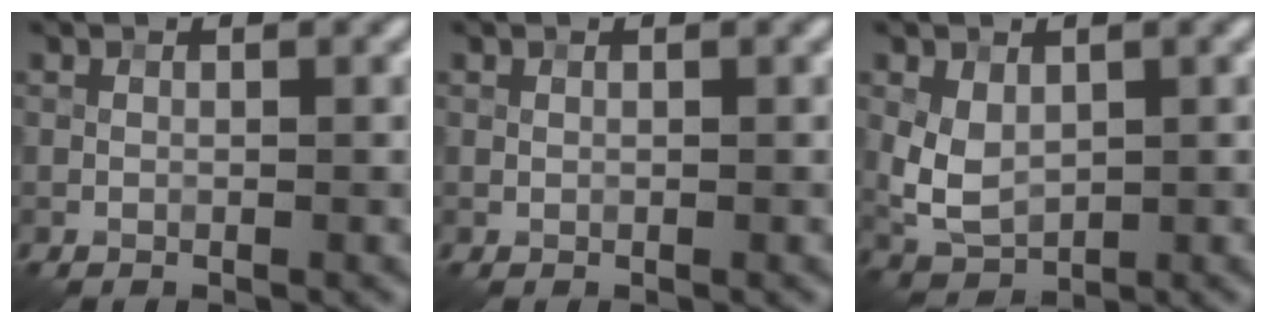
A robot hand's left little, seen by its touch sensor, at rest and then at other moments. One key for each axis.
{"total": 0.0}
{"total": 3.5, "fx": 0.5, "fy": 2.4, "fz": 2.5, "tx": -0.056, "ty": -0.002, "tz": 0.014}